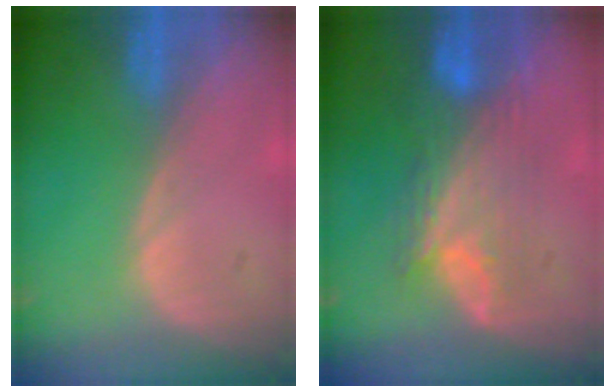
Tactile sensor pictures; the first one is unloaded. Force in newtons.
{"total": 8.0, "press": 7.5, "slide": 3.0}